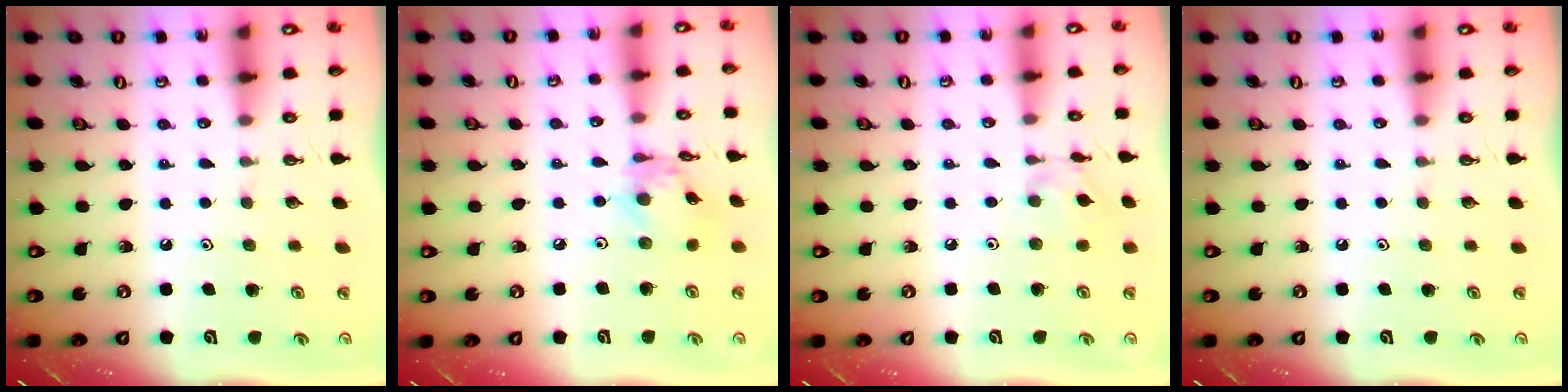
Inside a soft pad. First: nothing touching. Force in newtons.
{"total": 7.1, "press": 7.1, "slide": 0.4}
{"total": 5.2, "press": 5.2, "slide": 0.3}
{"total": 0.0}